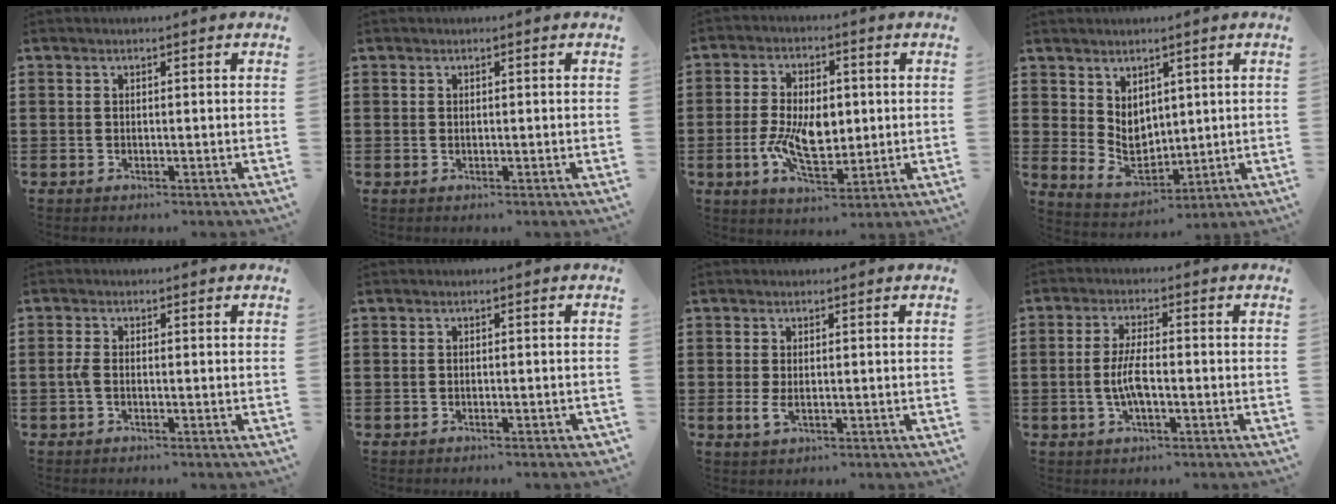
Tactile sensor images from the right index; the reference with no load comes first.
{"total": 0.0}
{"total": 9.2, "force": [-0.5, 5.2, 7.6], "torque": [-0.138, 0.003, -0.012]}
{"total": 5.0, "force": [2.1, 3.9, 2.4], "torque": [-0.042, -0.006, 0.040]}
{"total": 1.5, "force": [-0.4, 0.5, 1.4], "torque": [-0.035, -0.003, -0.010]}
{"total": 0.6, "force": [-0.5, 0.0, 0.3], "torque": [-0.009, -0.003, -0.010]}
{"total": 1.9, "force": [-0.1, 0.7, 1.8], "torque": [-0.042, -0.004, -0.003]}
{"total": 4.9, "force": [-0.8, 1.5, 4.6], "torque": [-0.102, -0.003, -0.022]}